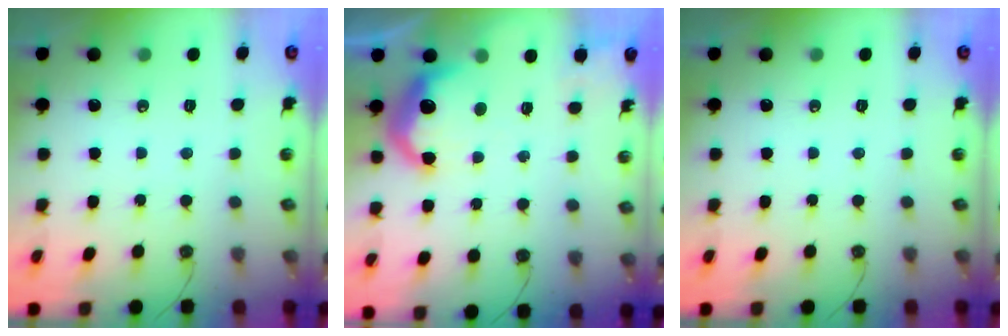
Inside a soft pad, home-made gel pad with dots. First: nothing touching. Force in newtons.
{"total": 12.3, "press": 12.3, "slide": 0.8}
{"total": 0.0}